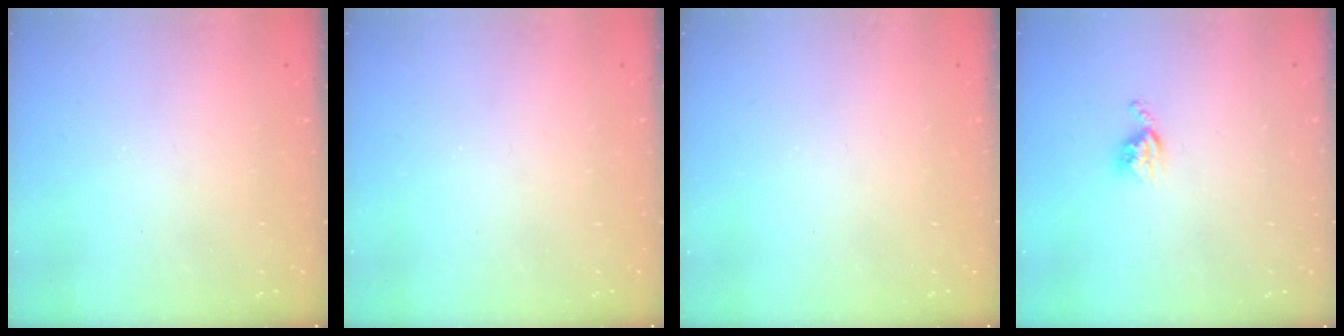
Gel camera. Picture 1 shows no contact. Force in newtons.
{"total": 0.0}
{"total": 0.0}
{"total": 4.4, "press": 4.3, "slide": 0.5}